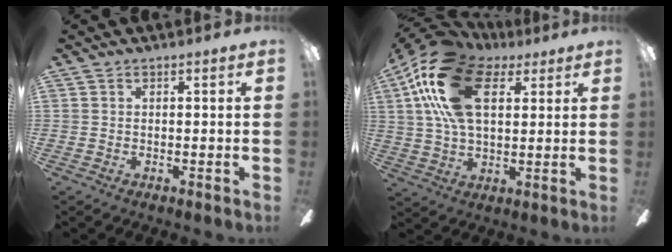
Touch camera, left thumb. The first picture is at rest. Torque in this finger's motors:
{"motor_torque": [0.47, 1.04, 2.01, -0.76, 0.62]}